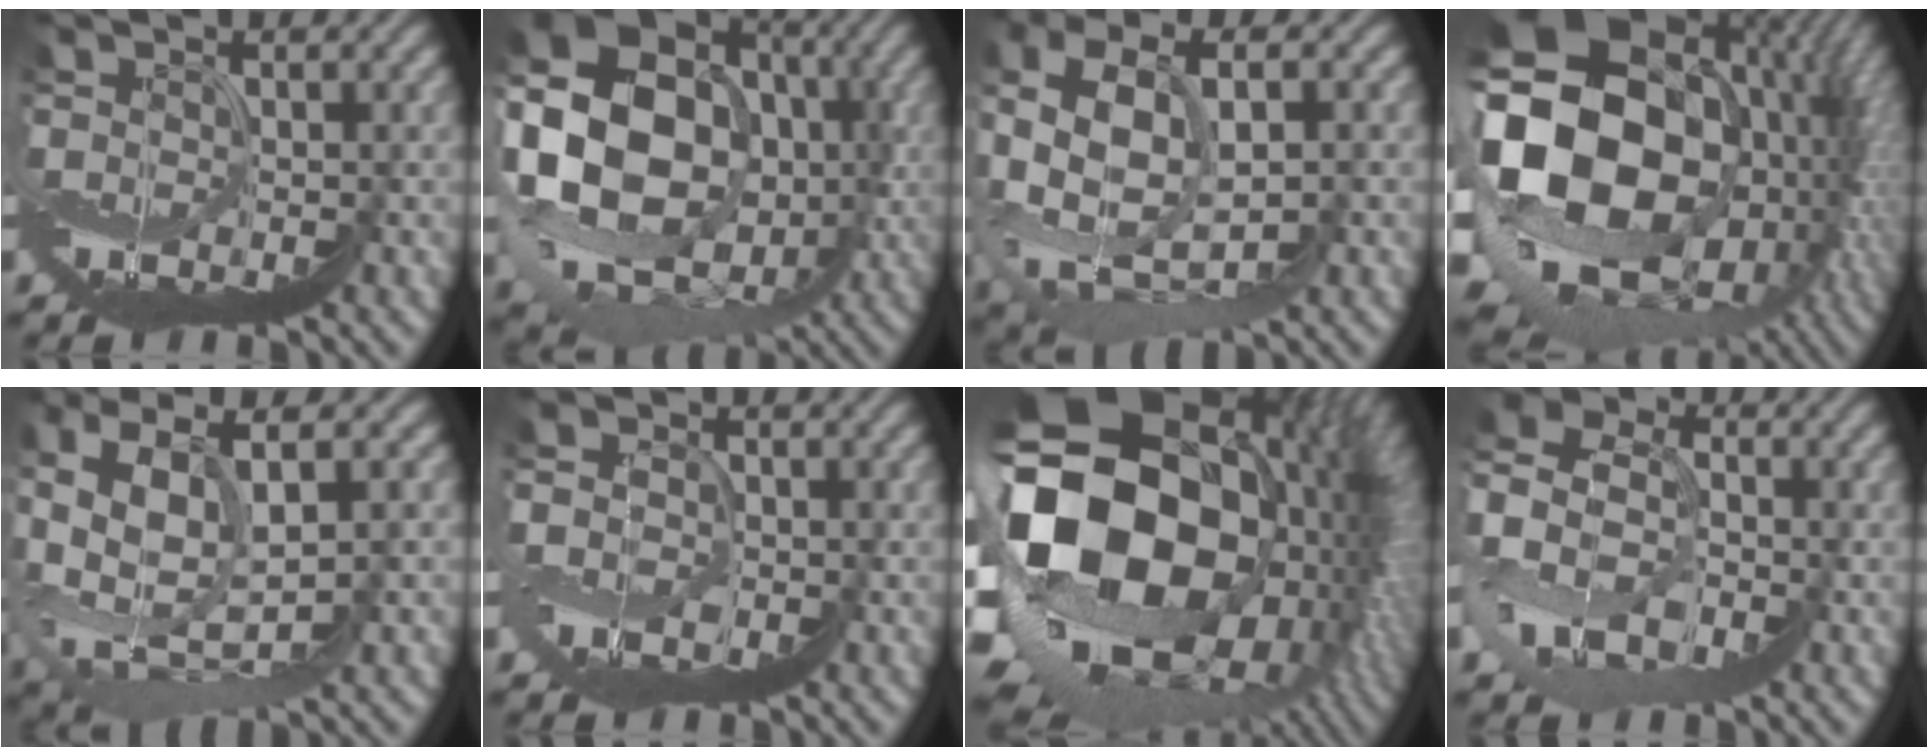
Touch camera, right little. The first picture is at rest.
{"total": 12.9, "force": [0.3, 10.5, 7.5], "torque": [-0.158, 0.012, 0.015]}
{"total": 7.0, "force": [-0.8, 4.2, 5.6], "torque": [-0.142, 0.009, -0.008]}
{"total": 14.8, "force": [0.1, 11.9, 8.7], "torque": [-0.202, 0.008, 0.018]}
{"total": 8.4, "force": [1.6, 4.3, 7.1], "torque": [-0.155, 0.004, 0.049]}
{"total": 3.4, "force": [-1.1, 2.8, 1.7], "torque": [-0.003, 0.017, -0.056]}
{"total": 16.6, "force": [-1.5, 12.5, 10.8], "torque": [-0.194, -0.002, -0.040]}
{"total": 8.0, "force": [-3.1, 6.2, 3.9], "torque": [-0.100, 0.002, -0.082]}